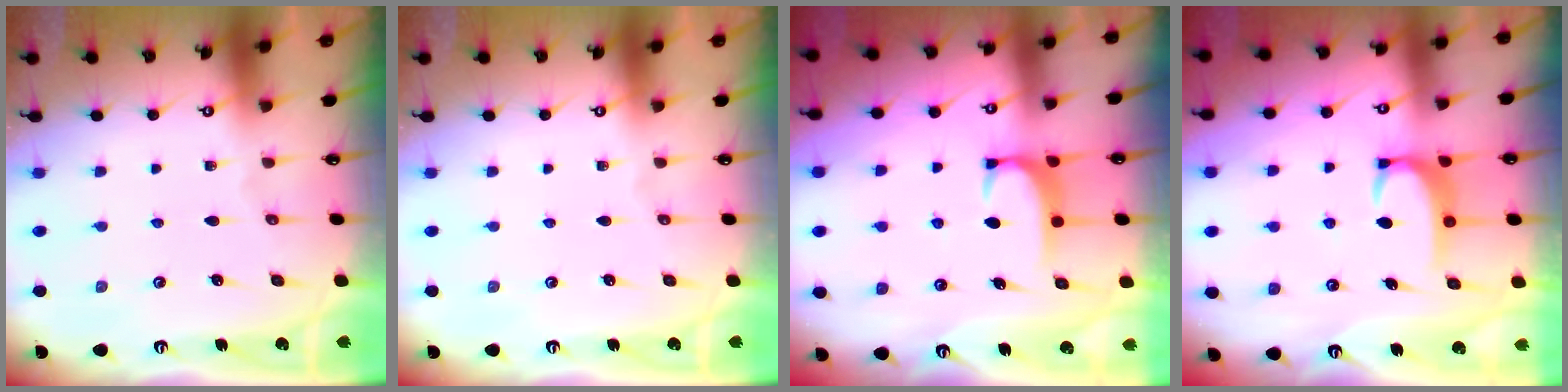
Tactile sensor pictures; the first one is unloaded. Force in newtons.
{"total": 0.0}
{"total": 1.6, "press": 1.6, "slide": 0.5}
{"total": 3.5, "press": 3.4, "slide": 0.4}